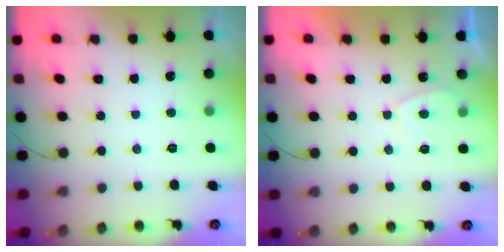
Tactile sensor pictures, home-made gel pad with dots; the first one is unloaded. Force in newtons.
{"total": 1.5, "press": 1.3, "slide": 0.6}